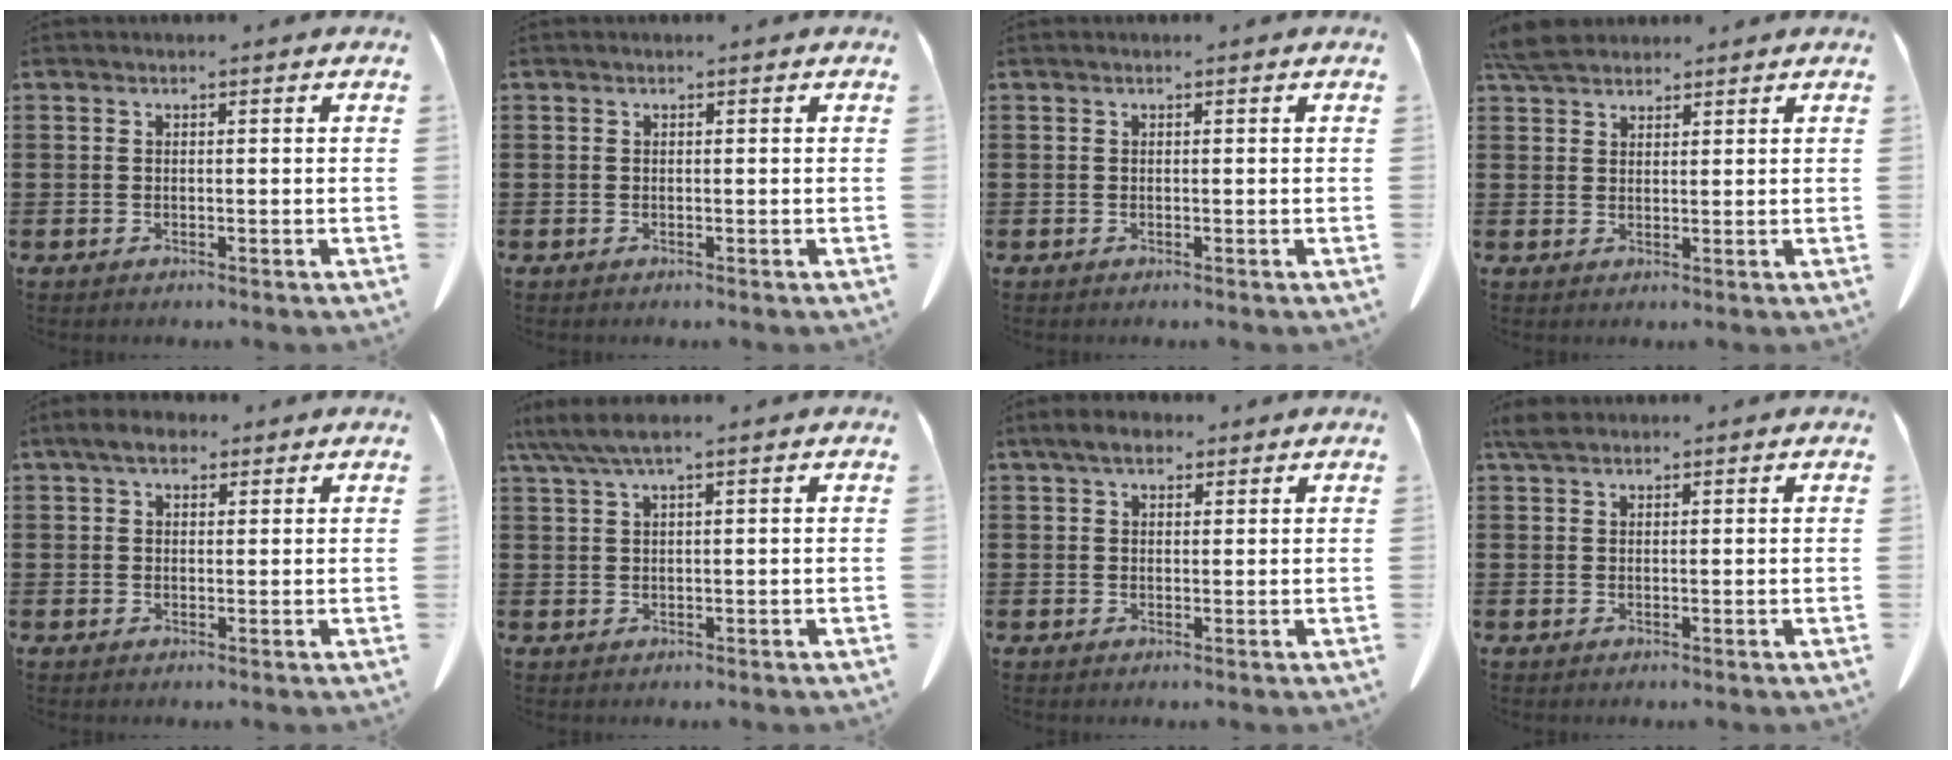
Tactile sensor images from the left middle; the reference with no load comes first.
{"total": 0.0}
{"total": 0.0}
{"total": 4.6, "force": [4.1, 1.4, 1.5], "torque": [-0.040, -0.002, 0.081]}
{"total": 3.8, "force": [2.6, 1.7, 2.2], "torque": [-0.043, 0.004, 0.046]}
{"total": 3.7, "force": [2.2, 0.2, 3.0], "torque": [-0.067, -0.006, 0.040]}
{"total": 3.7, "force": [2.6, 1.5, 2.2], "torque": [-0.042, 0.000, 0.047]}
{"total": 2.2, "force": [1.7, 0.8, 1.1], "torque": [-0.027, 0.003, 0.034]}